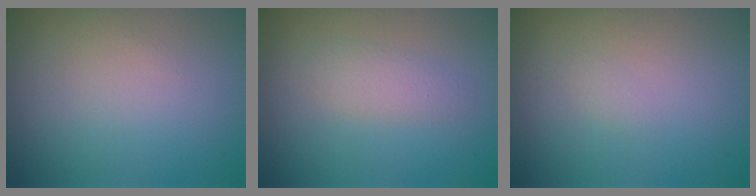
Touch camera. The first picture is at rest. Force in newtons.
{"total": 1.8, "press": 1.8, "slide": 0.0}
{"total": 0.5, "press": 0.5, "slide": 0.0}